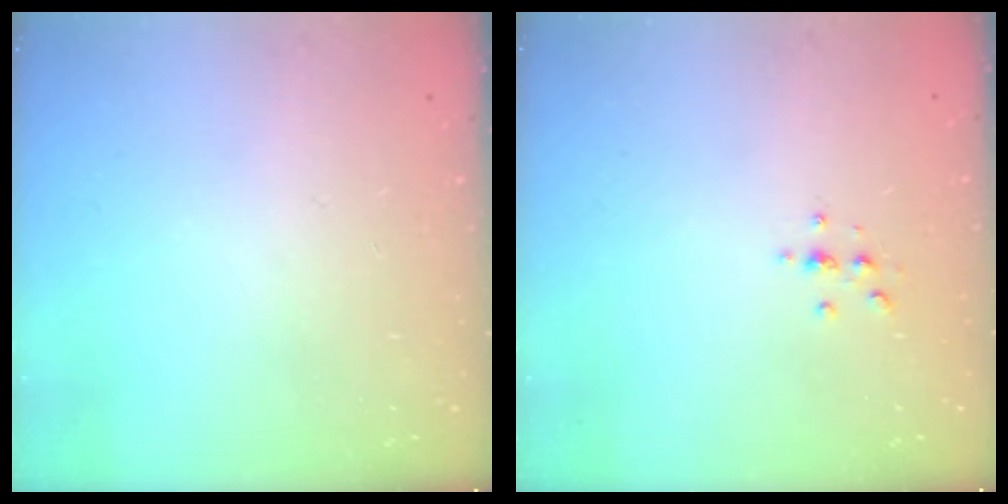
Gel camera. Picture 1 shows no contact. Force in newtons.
{"total": 2.1, "press": 2.1, "slide": 0.2}